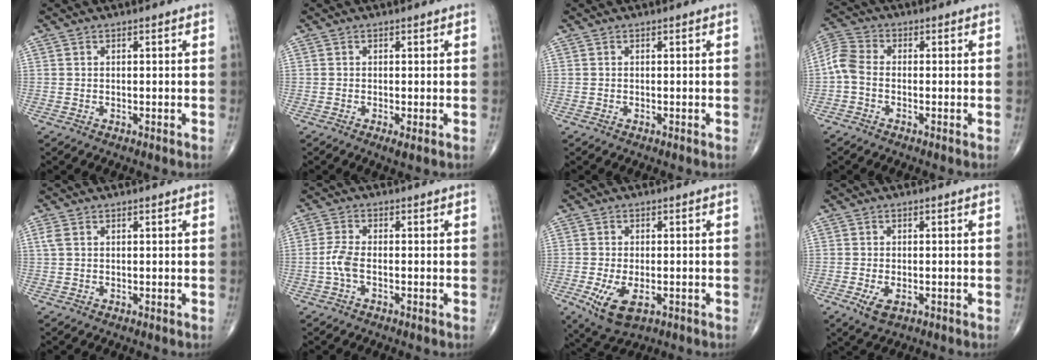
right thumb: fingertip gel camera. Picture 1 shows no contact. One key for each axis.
{"total": 1.3, "fx": -0.4, "fy": 0.2, "fz": 1.3, "tx": -0.028, "ty": -0.007, "tz": -0.012}
{"total": 0.0}
{"total": 5.4, "fx": -1.1, "fy": 3.5, "fz": 4.0, "tx": -0.089, "ty": 0.016, "tz": -0.036}
{"total": 1.4, "fx": 0.4, "fy": 0.9, "fz": 1.0, "tx": -0.036, "ty": 0.010, "tz": 0.013}
{"total": 3.4, "fx": -1.0, "fy": 1.4, "fz": 3.0, "tx": -0.075, "ty": 0.006, "tz": -0.025}
{"total": 7.8, "fx": -2.7, "fy": 3.9, "fz": 6.2, "tx": -0.116, "ty": -0.006, "tz": -0.036}
{"total": 3.5, "fx": -1.3, "fy": 1.8, "fz": 2.6, "tx": -0.047, "ty": -0.001, "tz": -0.017}